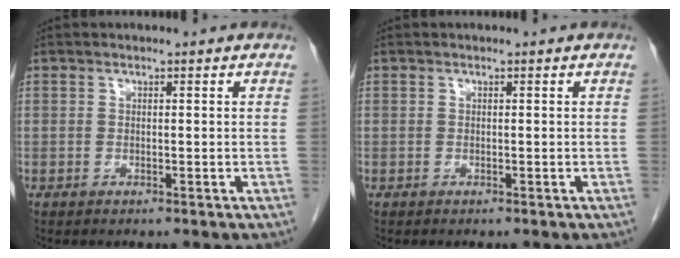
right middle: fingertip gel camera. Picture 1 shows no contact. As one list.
[{"total": 0.0}]